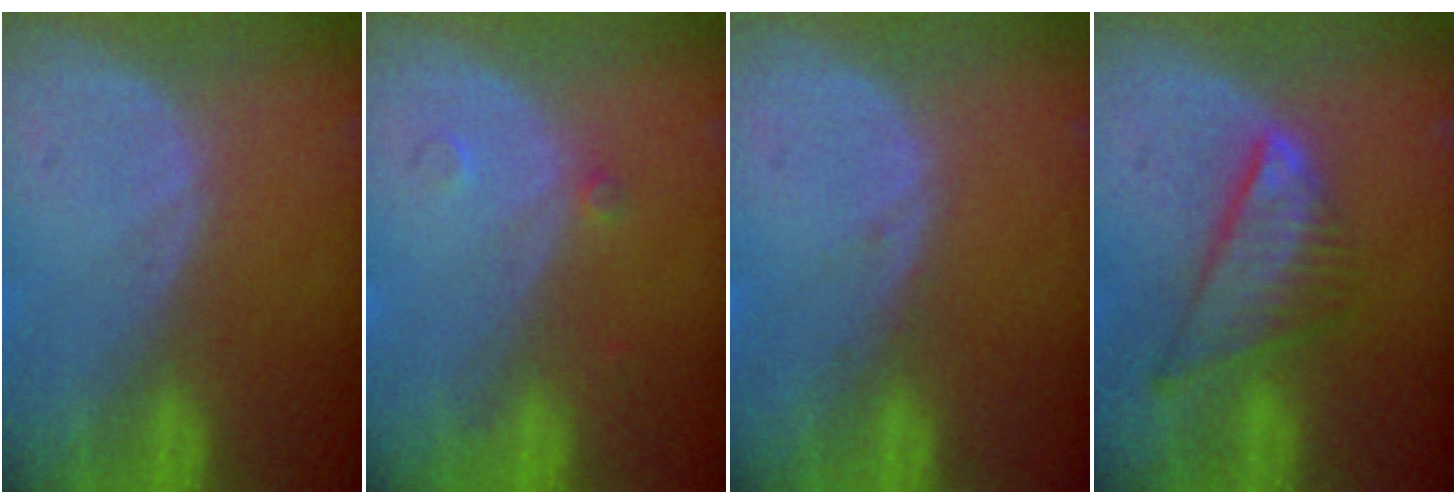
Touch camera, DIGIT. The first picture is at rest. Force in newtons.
{"total": 1.3, "press": 1.3, "slide": 0.1}
{"total": 0.6, "press": 0.3, "slide": 0.5}
{"total": 7.8, "press": 6.6, "slide": 4.1}